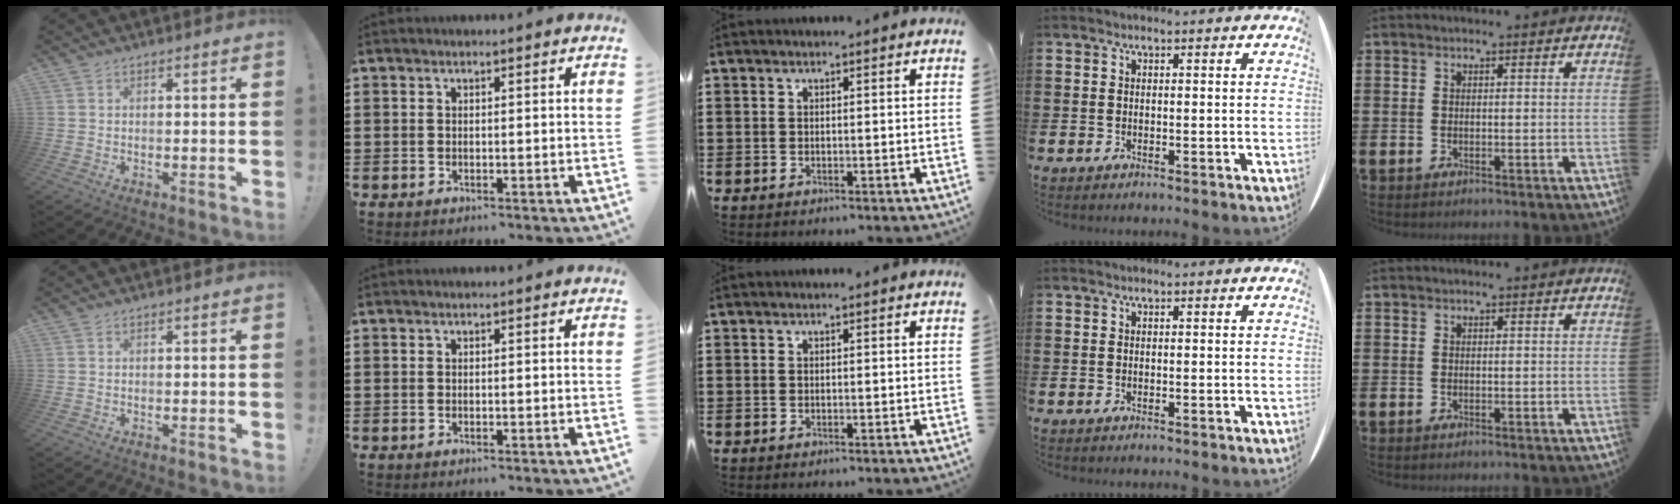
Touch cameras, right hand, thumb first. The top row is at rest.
{}